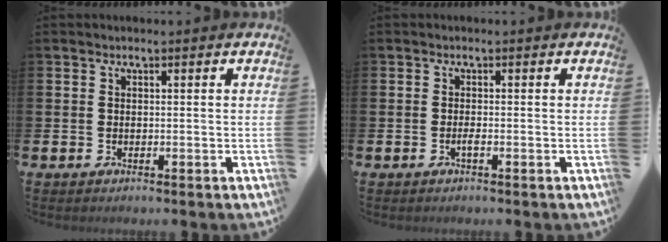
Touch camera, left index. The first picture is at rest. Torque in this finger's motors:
{"motor_torque": [0.04, 0.04, 0.00, 0.02]}